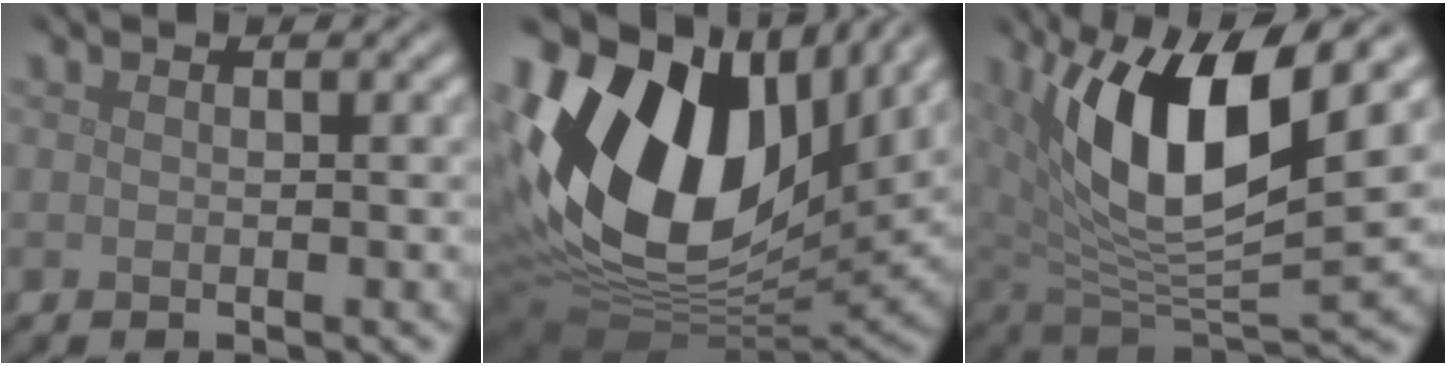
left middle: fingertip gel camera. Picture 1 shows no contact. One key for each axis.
{"total": 18.9, "fx": 5.2, "fy": 11.9, "fz": 13.6, "tx": -0.300, "ty": 0.007, "tz": 0.098}
{"total": 11.9, "fx": 4.5, "fy": 4.8, "fz": 9.9, "tx": -0.182, "ty": -0.008, "tz": 0.085}